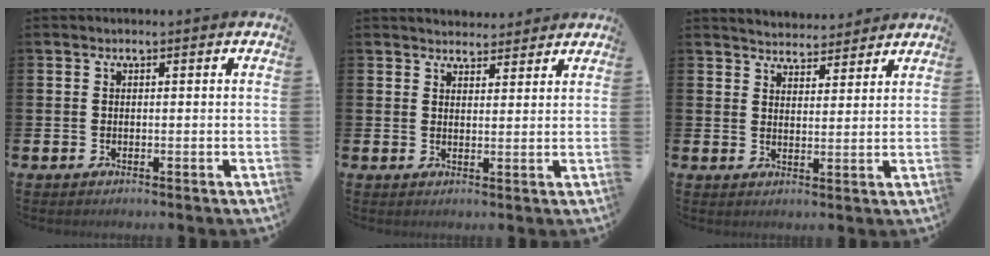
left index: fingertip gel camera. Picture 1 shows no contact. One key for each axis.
{"total": 3.4, "fx": 3.3, "fy": 1.0, "fz": -0.3, "tx": 0.013, "ty": -0.019, "tz": 0.057}
{"total": 4.2, "fx": 4.1, "fy": 0.6, "fz": -0.5, "tx": 0.004, "ty": -0.027, "tz": 0.072}